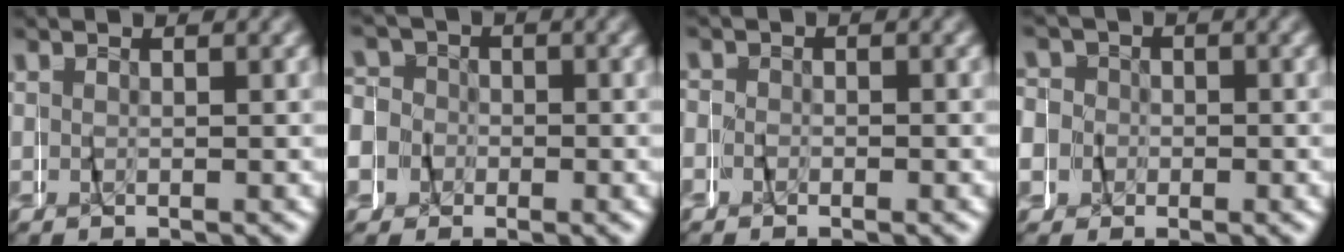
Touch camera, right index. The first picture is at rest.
{"total": 8.8, "force": [0.8, 8.4, 2.3], "torque": [-0.057, 0.007, -0.009]}
{"total": 1.3, "force": [-0.5, 1.2, -0.2], "torque": [0.006, 0.002, -0.016]}
{"total": 6.9, "force": [1.0, 6.6, 1.9], "torque": [-0.040, 0.010, -0.002]}